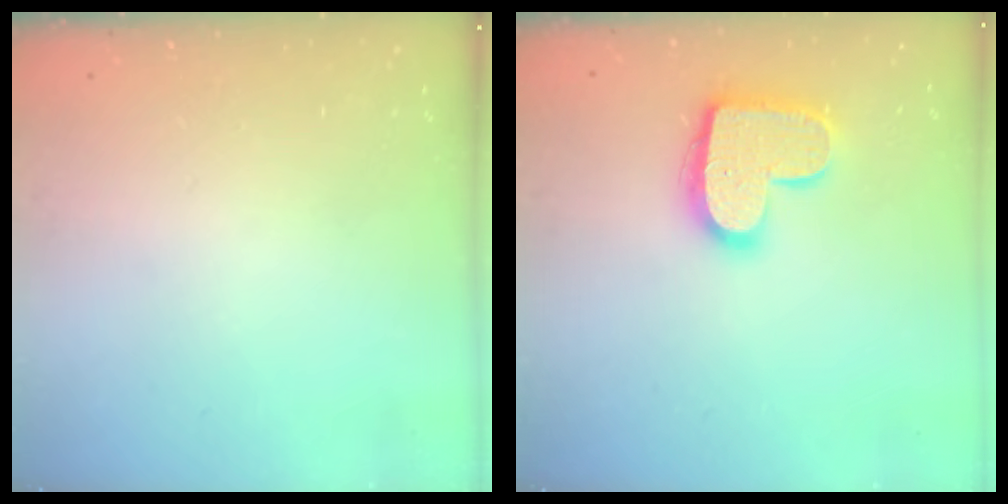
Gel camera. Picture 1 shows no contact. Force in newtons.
{"total": 15.3, "press": 15.3, "slide": 1.1}